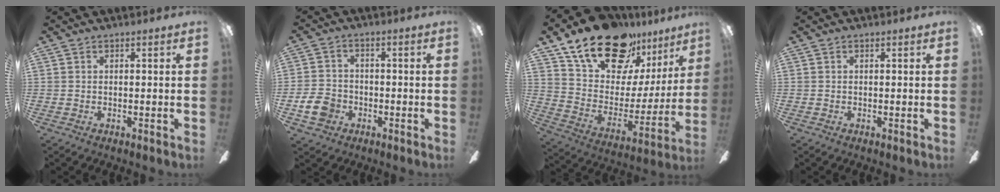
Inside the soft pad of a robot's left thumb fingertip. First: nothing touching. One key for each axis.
{"total": 6.7, "fx": -2.6, "fy": 5.4, "fz": 3.1, "tx": -0.084, "ty": 0.014, "tz": -0.049}
{"total": 22.4, "fx": 16.7, "fy": 10.7, "fz": 10.3, "tx": -0.183, "ty": -0.105, "tz": 0.304}
{"total": 0.0}